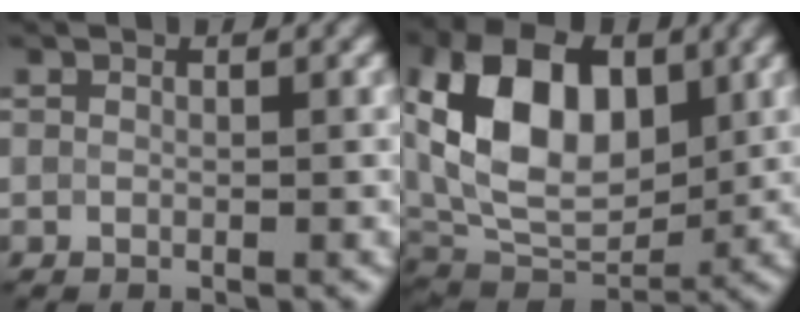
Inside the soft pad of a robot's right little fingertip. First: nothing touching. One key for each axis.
{"total": 11.6, "fx": 2.7, "fy": 7.1, "fz": 8.7, "tx": -0.166, "ty": 0.016, "tz": 0.043}